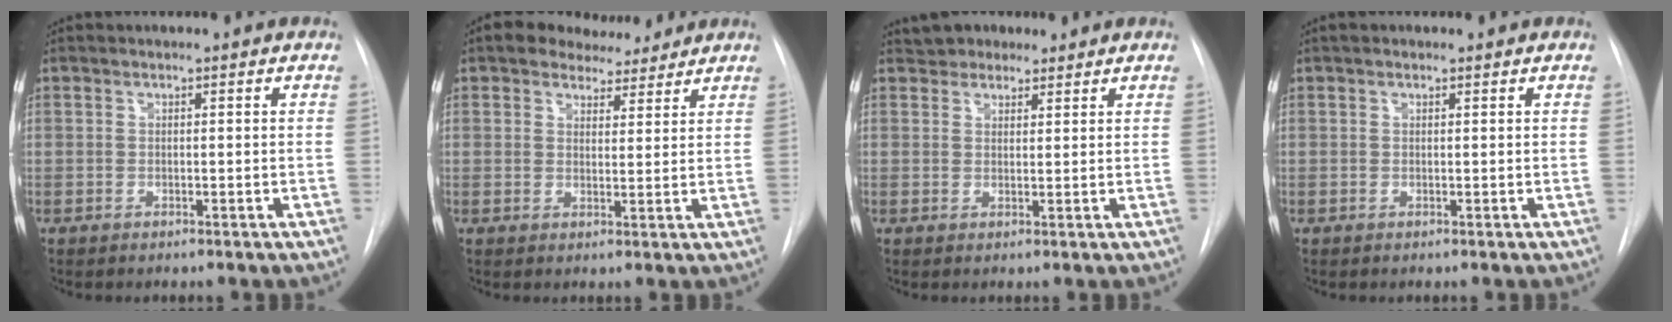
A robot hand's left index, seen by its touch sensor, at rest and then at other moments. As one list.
[{"total": 6.7, "force": [5.7, 3.0, 1.9], "torque": [-0.022, 0.012, 0.081]}, {"total": 4.1, "force": [3.4, 2.3, 0.5], "torque": [-0.007, 0.025, 0.055]}, {"total": 0.8, "force": [0.6, 0.4, 0.4], "torque": [-0.011, 0.011, 0.009]}]